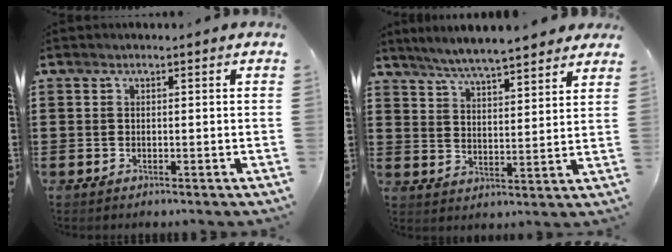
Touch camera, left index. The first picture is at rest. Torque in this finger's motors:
{"motor_torque": [2.14, 0.00, 0.48, 0.21]}